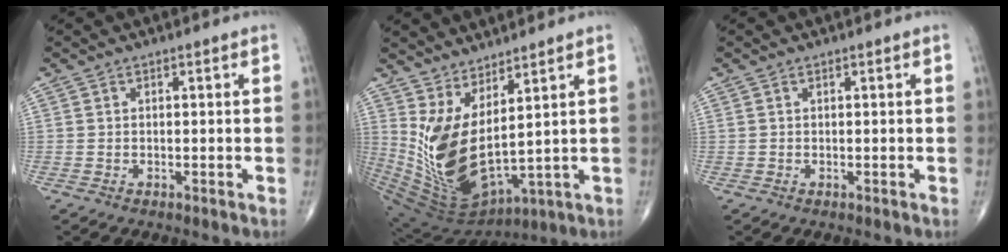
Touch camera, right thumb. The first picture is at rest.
{"total": 14.8, "force": [4.4, 5.3, 13.1], "torque": [-0.258, -0.063, 0.112]}
{"total": 0.0}